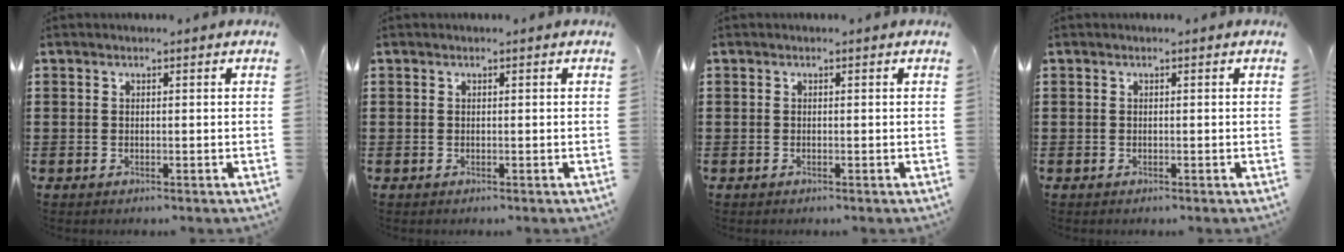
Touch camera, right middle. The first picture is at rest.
{"total": 0.0}
{"total": 0.0}
{"total": 0.0}